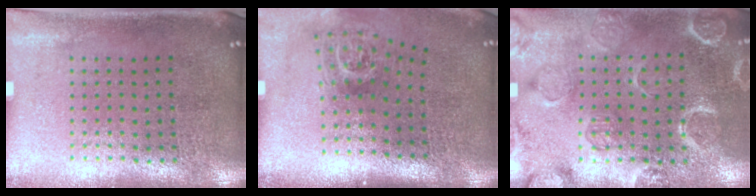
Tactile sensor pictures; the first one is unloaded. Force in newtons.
{"total": 1.9, "press": 1.2, "slide": 1.4}
{"total": 2.4, "press": 2.3, "slide": 0.6}